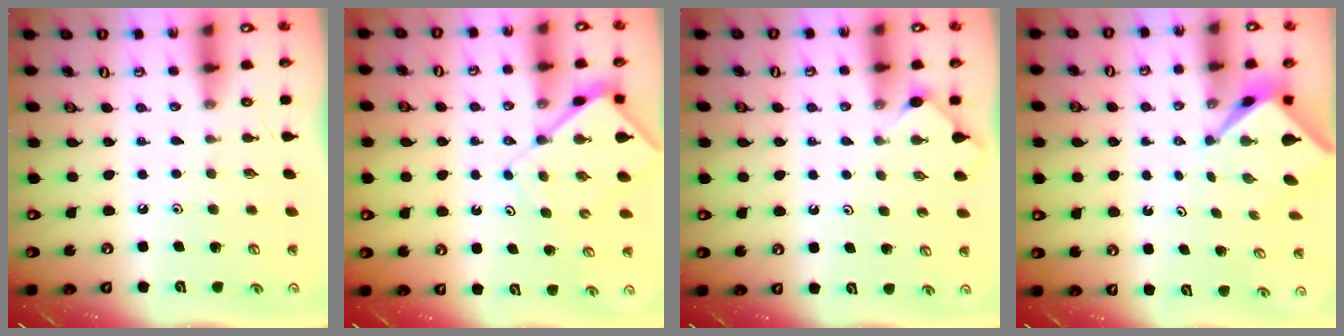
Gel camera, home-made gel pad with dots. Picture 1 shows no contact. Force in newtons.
{"total": 6.4, "press": 6.4, "slide": 0.6}
{"total": 2.4, "press": 2.4, "slide": 0.3}
{"total": 2.9, "press": 2.9, "slide": 0.1}